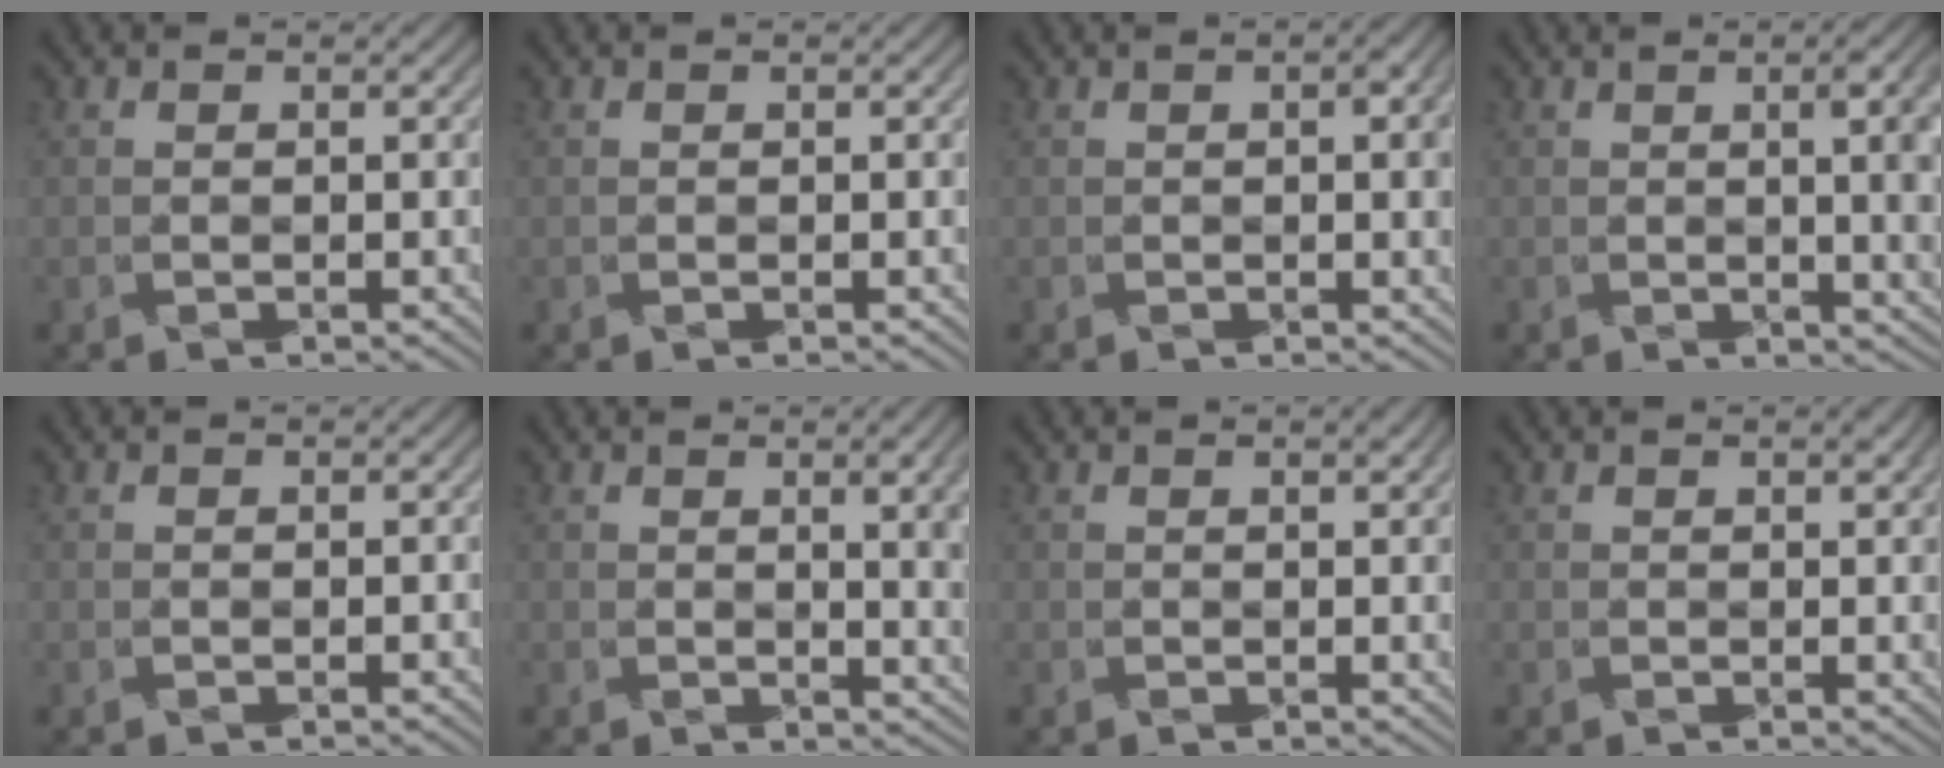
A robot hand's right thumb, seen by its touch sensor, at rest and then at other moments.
{"total": 0.0}
{"total": 3.7, "force": [0.7, 1.0, 3.5], "torque": [-0.043, 0.003, 0.012]}
{"total": 9.6, "force": [1.1, 3.3, 9.0], "torque": [-0.073, 0.024, 0.008]}
{"total": 0.0}
{"total": 6.9, "force": [1.4, 1.9, 6.4], "torque": [-0.058, 0.014, 0.017]}
{"total": 3.3, "force": [1.1, 0.6, 3.0], "torque": [-0.032, 0.009, 0.016]}
{"total": 3.3, "force": [1.2, 0.5, 3.0], "torque": [-0.033, 0.009, 0.017]}